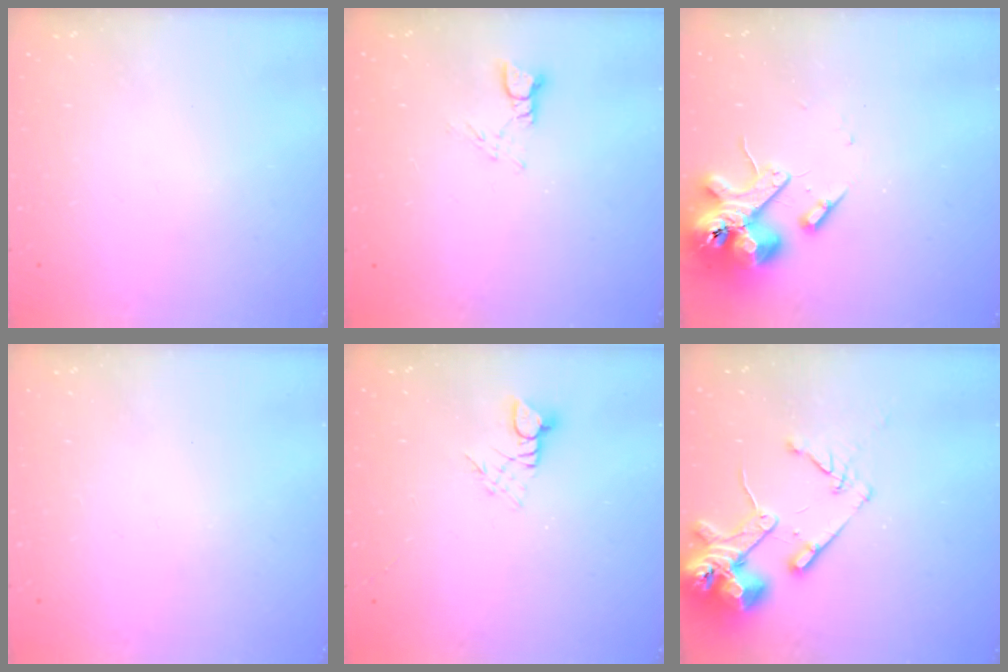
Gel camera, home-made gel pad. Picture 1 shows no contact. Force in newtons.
{"total": 3.3, "press": 3.3, "slide": 0.2}
{"total": 14.5, "press": 14.4, "slide": 2.2}
{"total": 0.0}
{"total": 3.4, "press": 3.4, "slide": 0.3}
{"total": 13.9, "press": 13.8, "slide": 1.8}